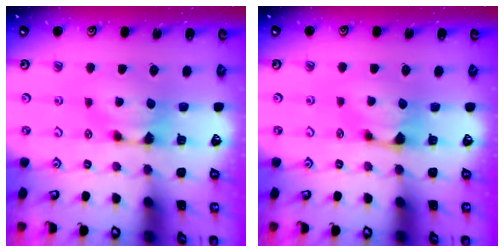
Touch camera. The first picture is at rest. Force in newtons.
{"total": 0.9, "press": 0.7, "slide": 0.6}